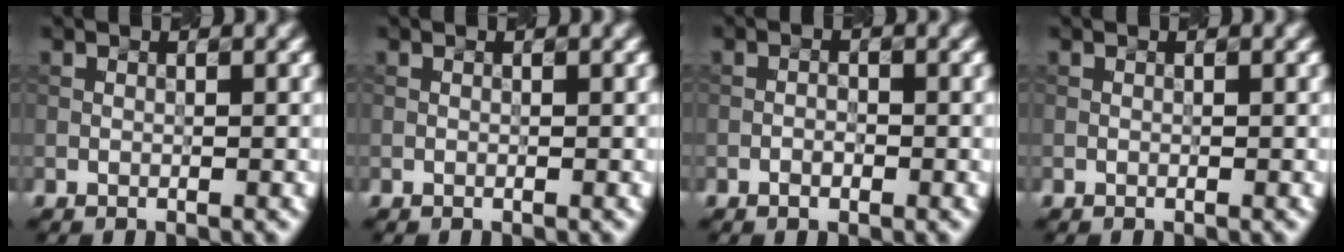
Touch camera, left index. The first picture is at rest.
{"total": 0.0}
{"total": 0.6, "force": [-0.6, 0.0, 0.2], "torque": [-0.013, 0.003, -0.004]}
{"total": 0.0}